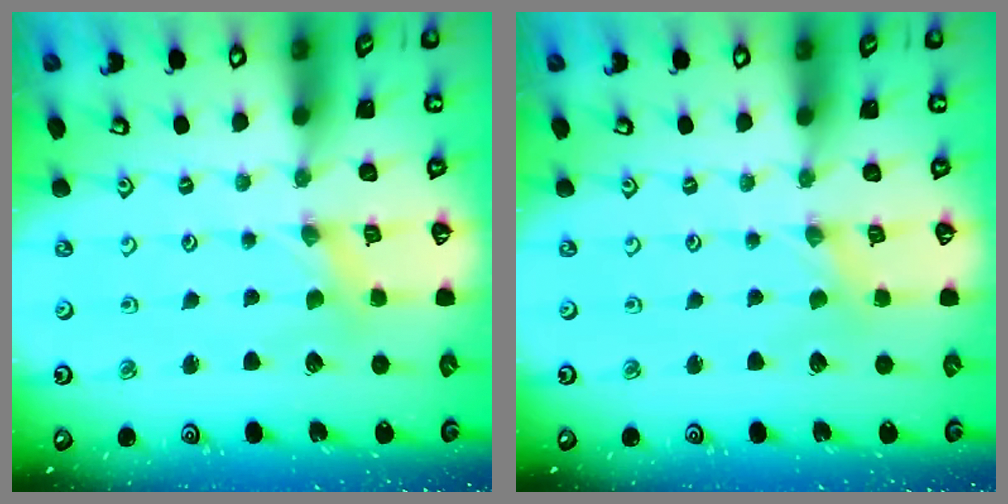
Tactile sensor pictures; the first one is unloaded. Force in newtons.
{"total": 0.0}